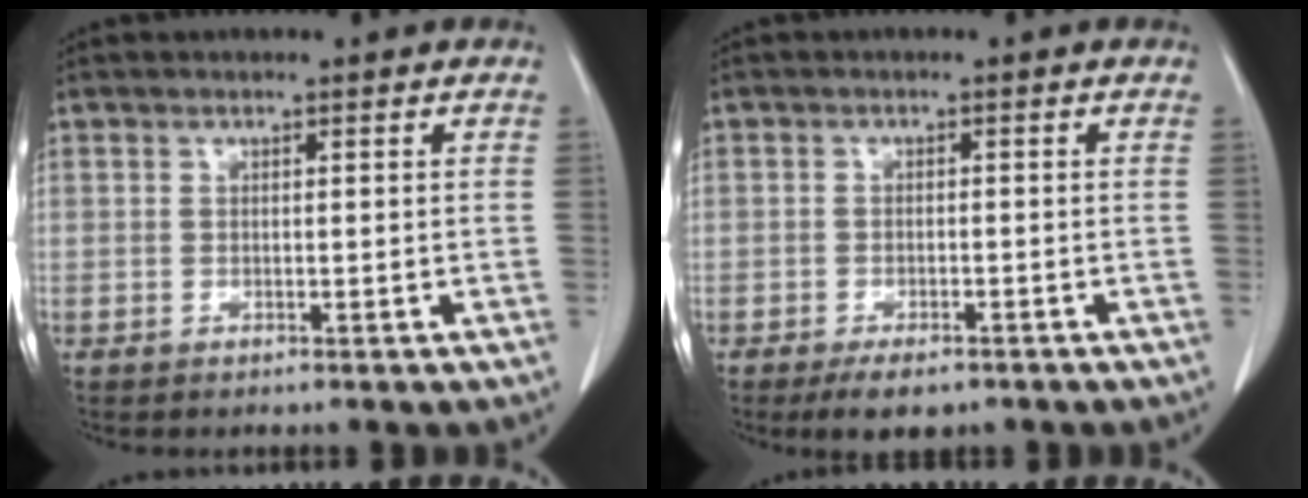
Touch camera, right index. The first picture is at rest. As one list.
[{"total": 4.1, "force": [-2.9, 1.9, 2.2], "torque": [-0.033, -0.003, -0.040]}]